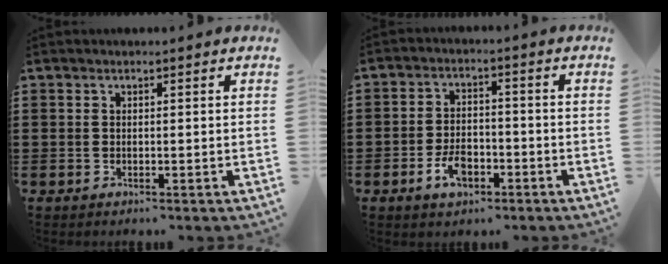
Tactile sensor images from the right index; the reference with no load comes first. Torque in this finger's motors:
{"motor_torque": [2.14, 0.00, 0.17, 0.04]}